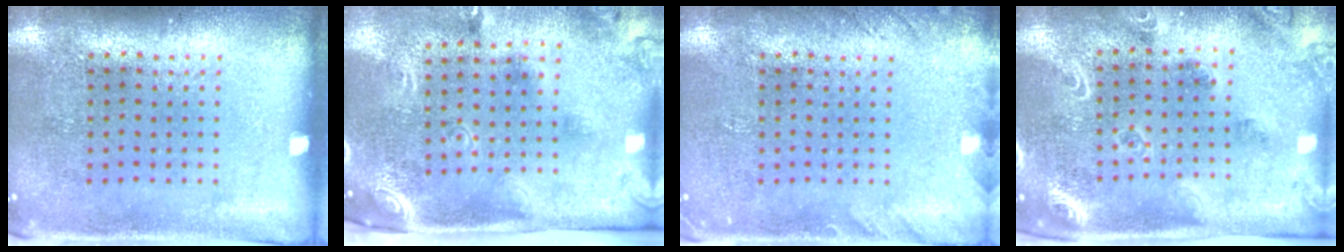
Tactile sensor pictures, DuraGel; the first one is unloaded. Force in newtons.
{"total": 2.7, "press": 1.8, "slide": 2.1}
{"total": 1.4, "press": 1.4, "slide": 0.1}
{"total": 1.8, "press": 1.8, "slide": 0.4}